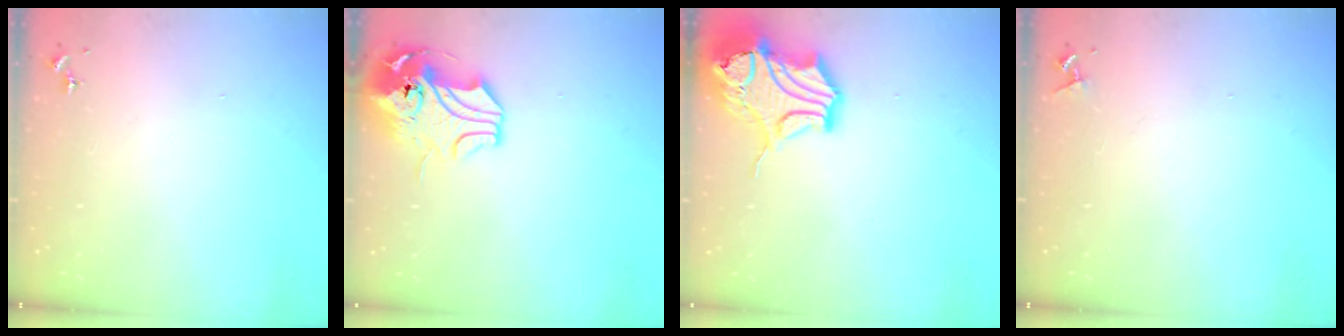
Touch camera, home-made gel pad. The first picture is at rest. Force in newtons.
{"total": 12.0, "press": 11.8, "slide": 2.2}
{"total": 19.8, "press": 19.6, "slide": 2.6}
{"total": 4.2, "press": 4.2, "slide": 0.5}